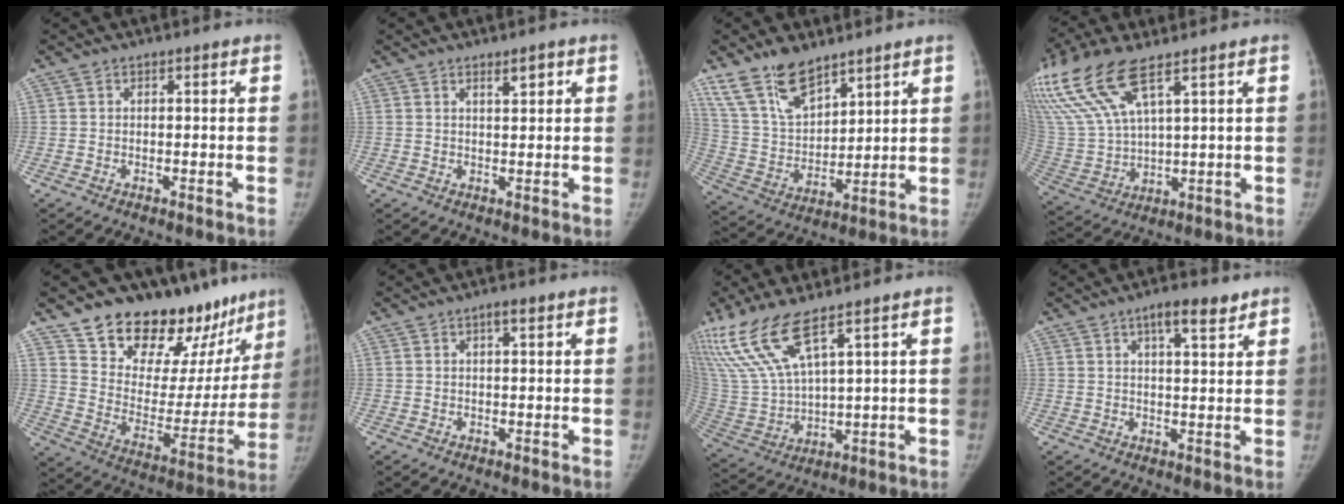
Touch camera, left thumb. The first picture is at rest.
{"total": 2.4, "force": [1.5, 0.7, 1.7], "torque": [-0.023, -0.010, 0.024]}
{"total": 13.3, "force": [9.7, 5.9, 6.9], "torque": [-0.102, -0.047, 0.199]}
{"total": 17.1, "force": [9.9, 5.8, 12.6], "torque": [-0.294, -0.022, 0.209]}
{"total": 25.4, "force": [19.3, 12.1, 11.2], "torque": [-0.116, -0.111, 0.288]}
{"total": 1.6, "force": [0.8, 0.5, 1.3], "torque": [-0.017, 0.000, 0.011]}
{"total": 13.5, "force": [8.9, 3.3, 9.6], "torque": [-0.218, -0.034, 0.197]}
{"total": 5.9, "force": [3.7, 1.7, 4.2], "torque": [-0.051, -0.018, 0.055]}